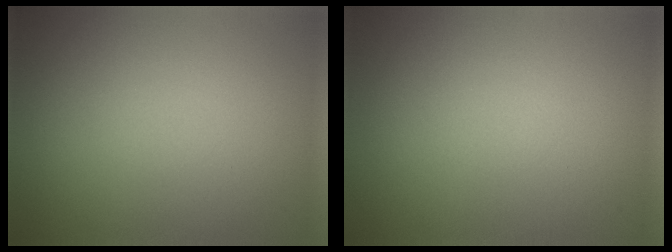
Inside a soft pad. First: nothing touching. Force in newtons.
{"total": 0.0}